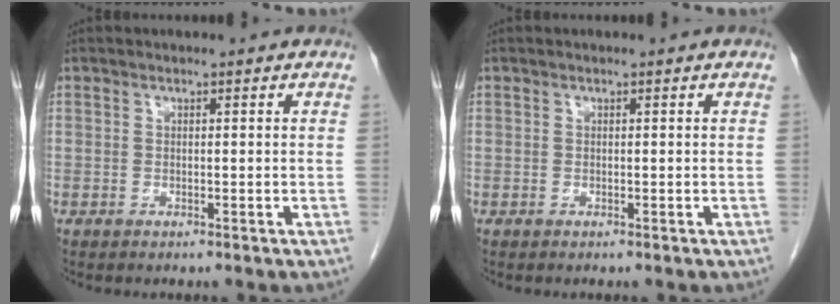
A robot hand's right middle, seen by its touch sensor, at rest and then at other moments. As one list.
[{"total": 0.0}]